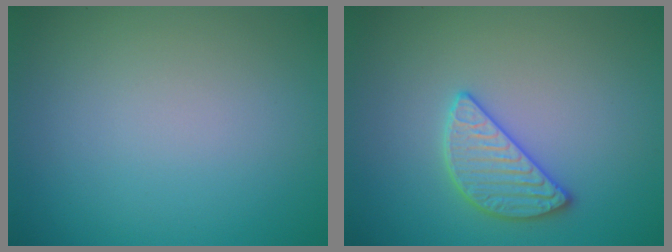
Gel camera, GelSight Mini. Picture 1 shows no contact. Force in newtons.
{"total": 2.8, "press": 2.8, "slide": 0.1}